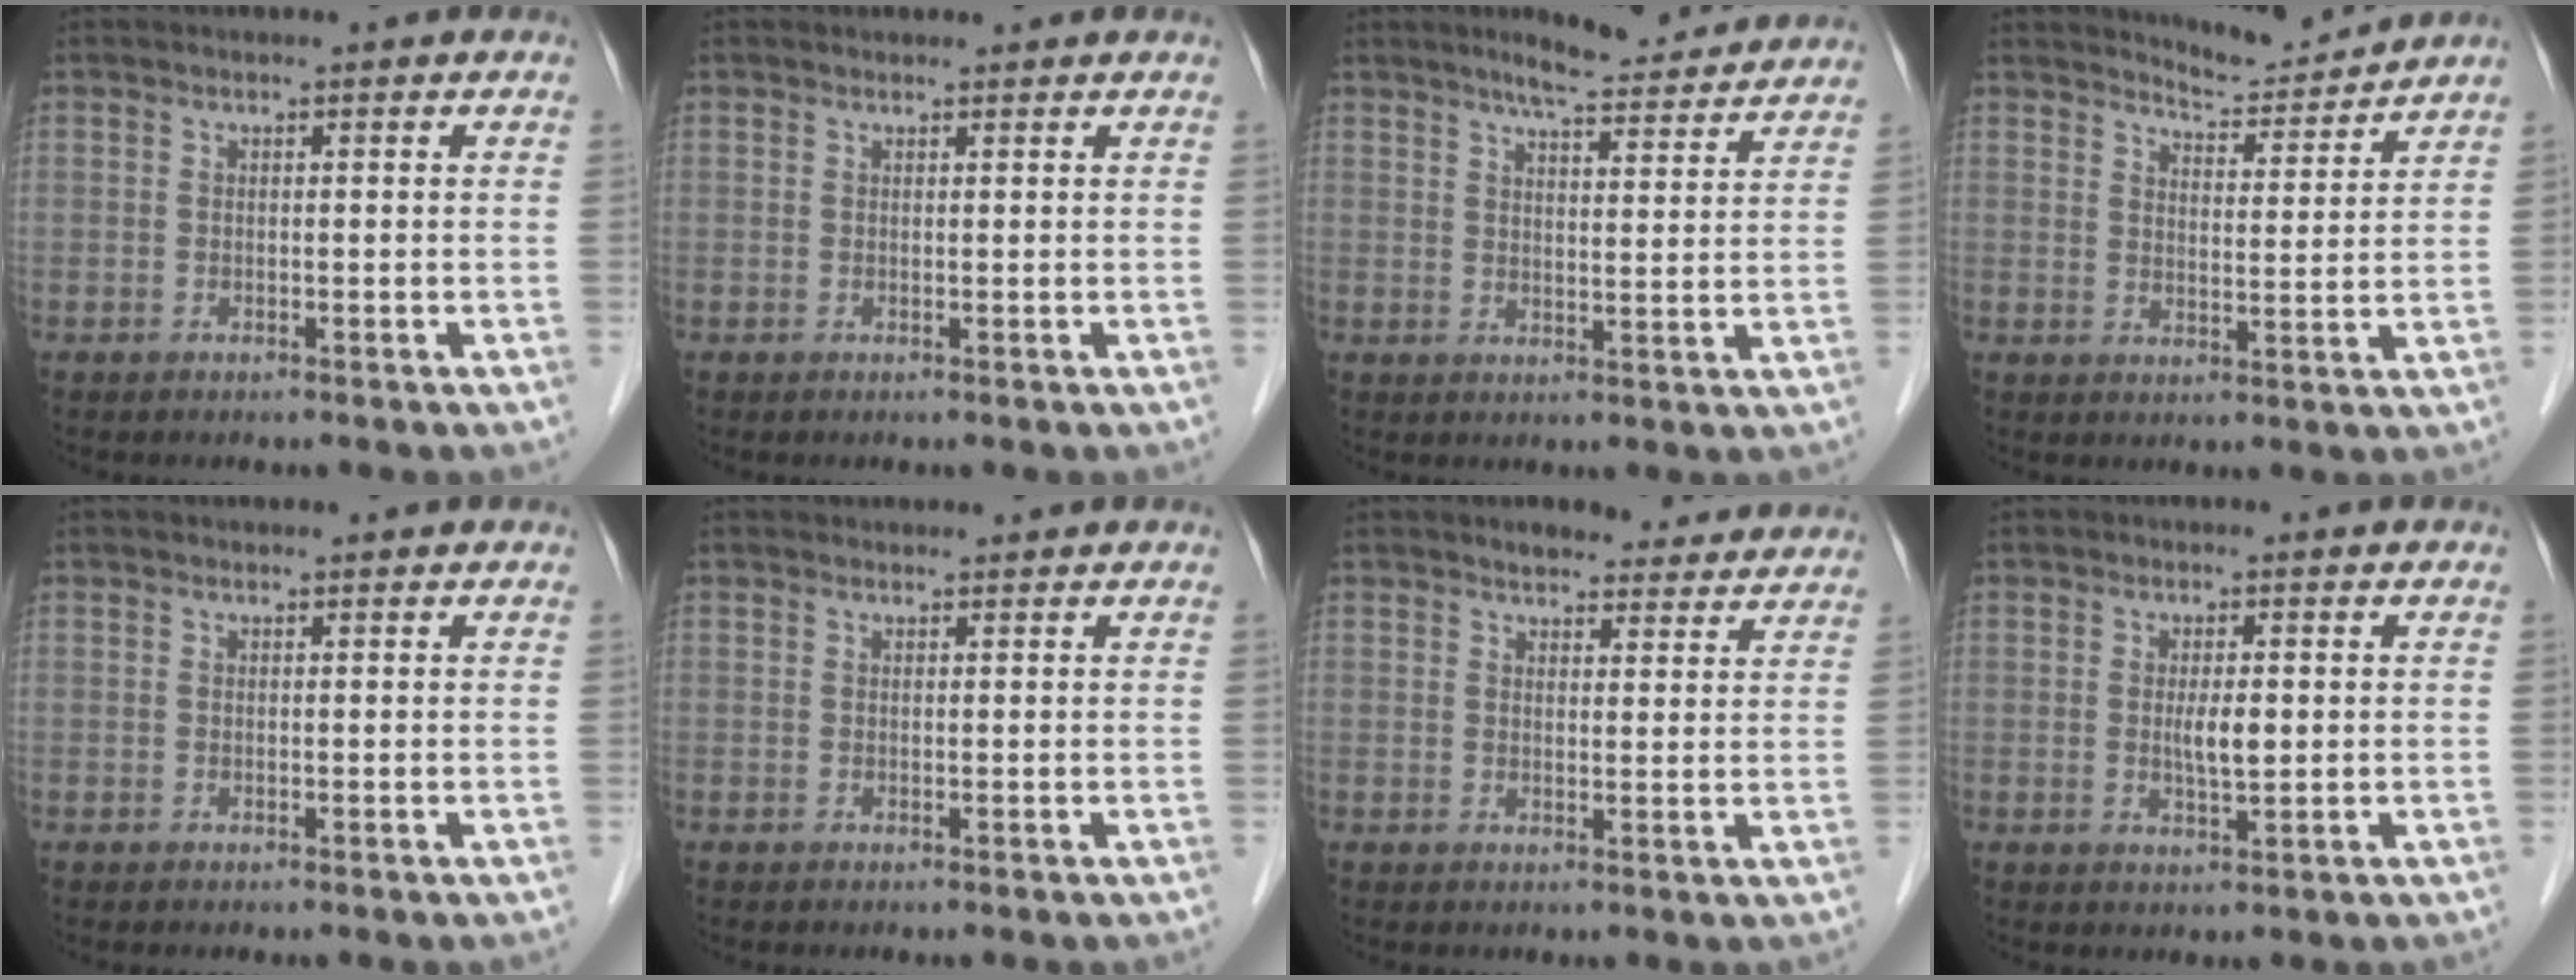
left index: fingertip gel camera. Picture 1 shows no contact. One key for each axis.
{"total": 1.1, "fx": 1.1, "fy": 0.2, "fz": 0.0, "tx": -0.012, "ty": 0.008, "tz": 0.016}
{"total": 9.6, "fx": 8.9, "fy": 0.8, "fz": 3.6, "tx": -0.056, "ty": 0.007, "tz": 0.114}
{"total": 5.7, "fx": 5.6, "fy": -0.5, "fz": -0.5, "tx": -0.007, "ty": -0.016, "tz": 0.087}
{"total": 0.6, "fx": 0.6, "fy": 0.1, "fz": 0.0, "tx": -0.004, "ty": 0.005, "tz": 0.009}
{"total": 1.3, "fx": 1.3, "fy": 0.3, "fz": 0.0, "tx": -0.007, "ty": 0.015, "tz": 0.020}
{"total": 8.6, "fx": 7.9, "fy": 2.5, "fz": 2.1, "tx": -0.013, "ty": 0.006, "tz": 0.087}
{"total": 3.1, "fx": 0.2, "fy": 0.7, "fz": 3.0, "tx": -0.054, "ty": -0.003, "tz": 0.005}